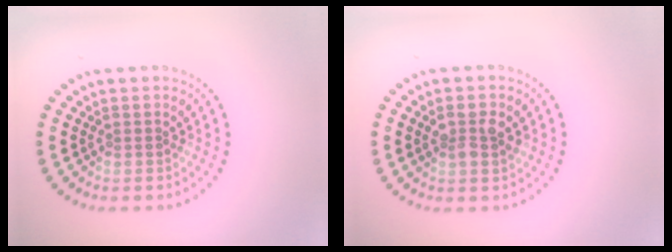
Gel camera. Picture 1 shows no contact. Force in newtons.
{"total": 2.5, "press": 2.5, "slide": 0.4}